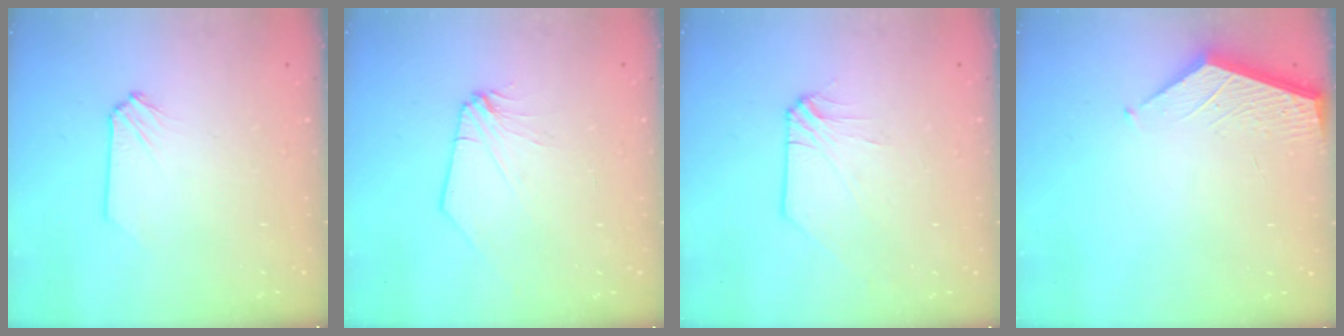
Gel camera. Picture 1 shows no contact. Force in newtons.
{"total": 1.6, "press": 1.5, "slide": 0.4}
{"total": 0.0}
{"total": 2.6, "press": 2.6, "slide": 0.4}